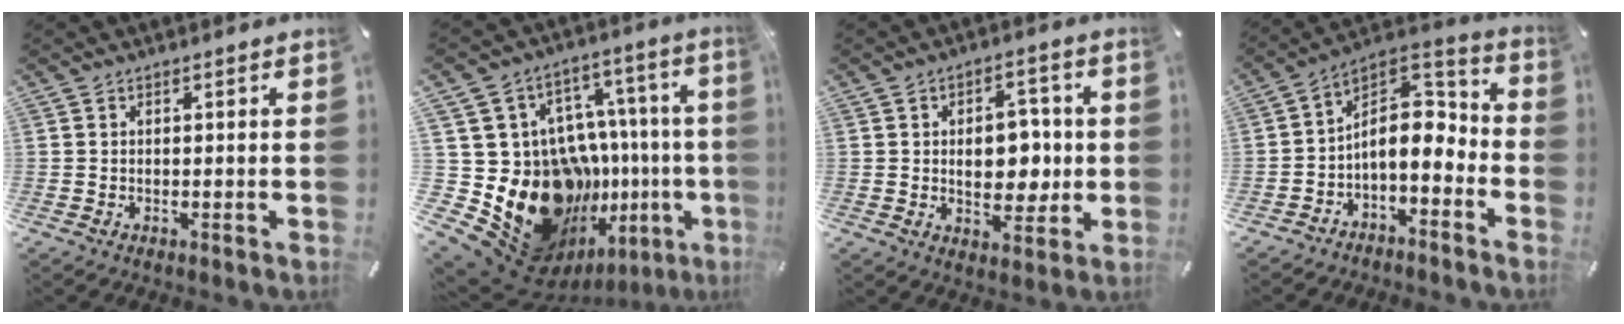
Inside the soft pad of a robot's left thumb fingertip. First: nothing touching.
{"total": 26.0, "force": [-8.4, 19.3, 15.3], "torque": [-0.233, -0.019, -0.068]}
{"total": 10.2, "force": [0.2, 6.9, 7.6], "torque": [-0.084, 0.000, 0.001]}
{"total": 10.2, "force": [-1.4, 7.4, 6.8], "torque": [-0.077, -0.006, -0.022]}